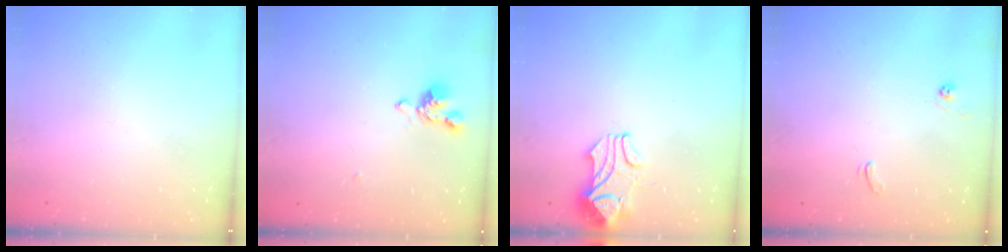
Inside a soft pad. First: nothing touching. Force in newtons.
{"total": 2.0, "press": 1.8, "slide": 0.8}
{"total": 2.4, "press": 2.2, "slide": 0.9}
{"total": 2.9, "press": 2.9, "slide": 0.3}